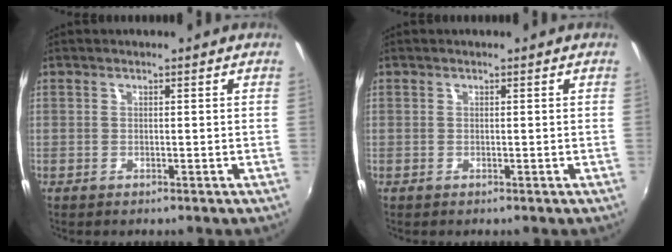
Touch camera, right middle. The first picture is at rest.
{"total": 0.0}